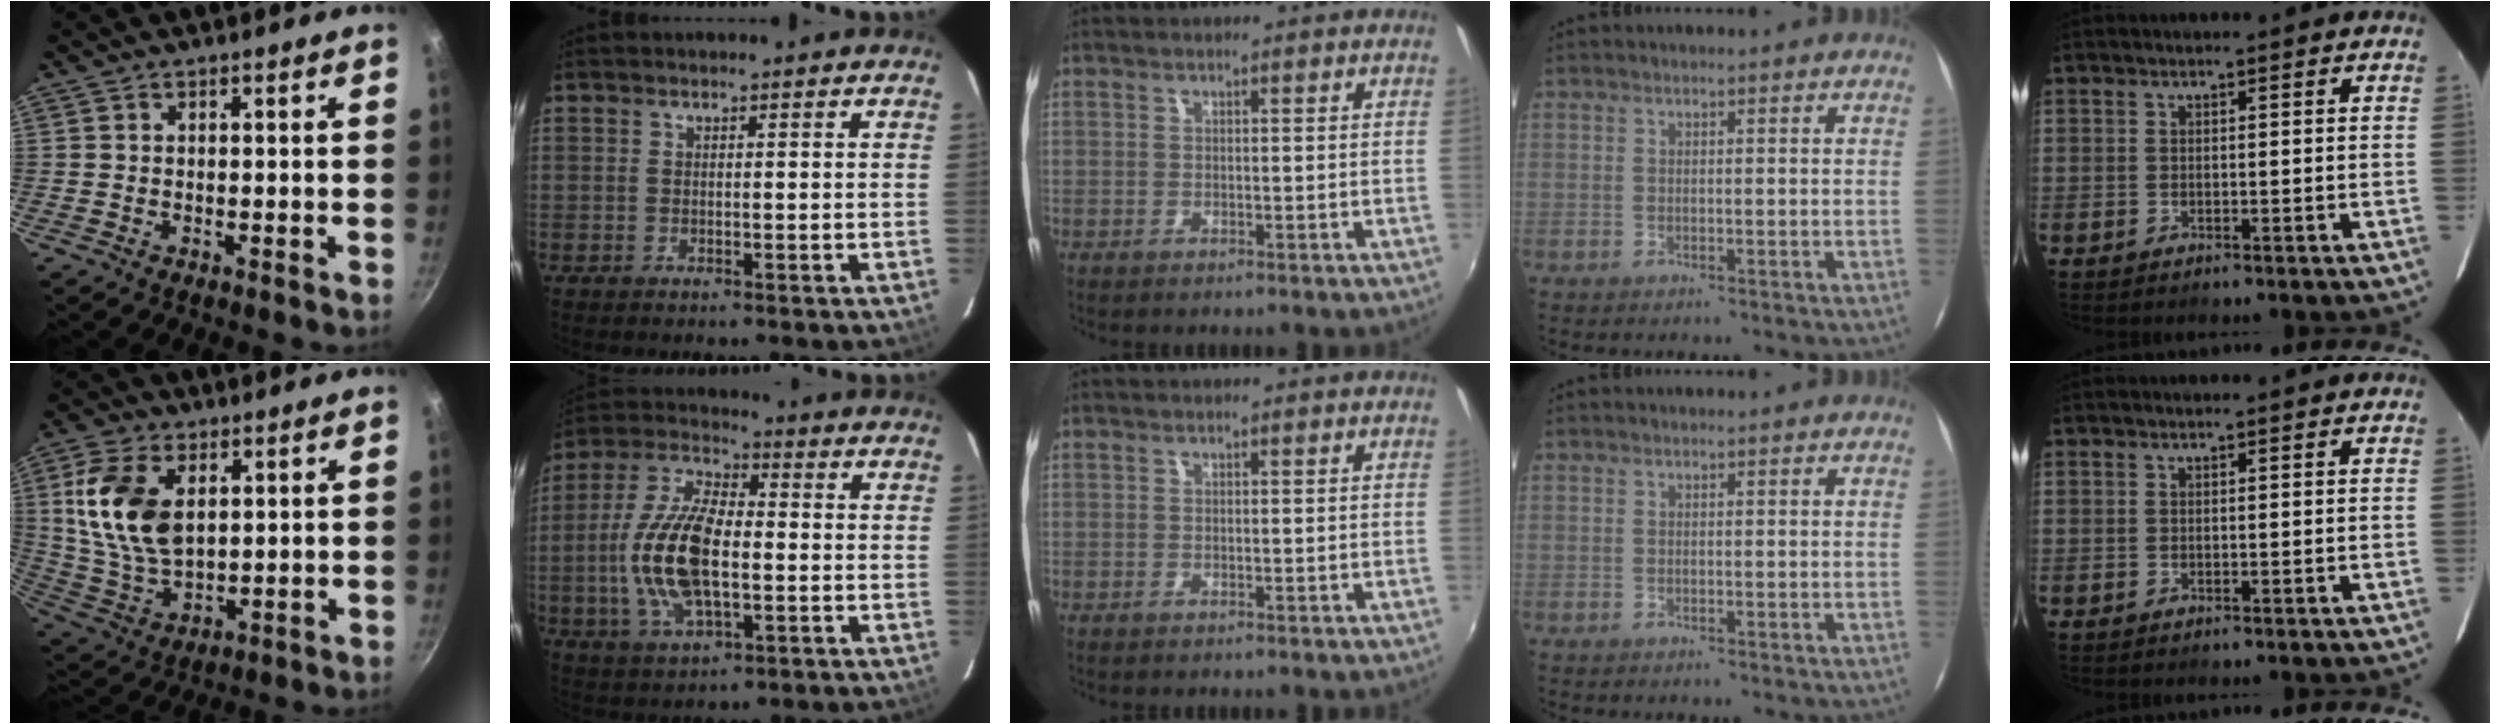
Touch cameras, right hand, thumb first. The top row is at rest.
{"thumb": {"total": 15.0, "force": [3.9, 9.0, 11.3], "torque": [-0.204, -0.015, 0.085]}, "index": {"total": 16.1, "force": [-2.2, 7.3, 14.2], "torque": [-0.300, 0.004, -0.041]}}